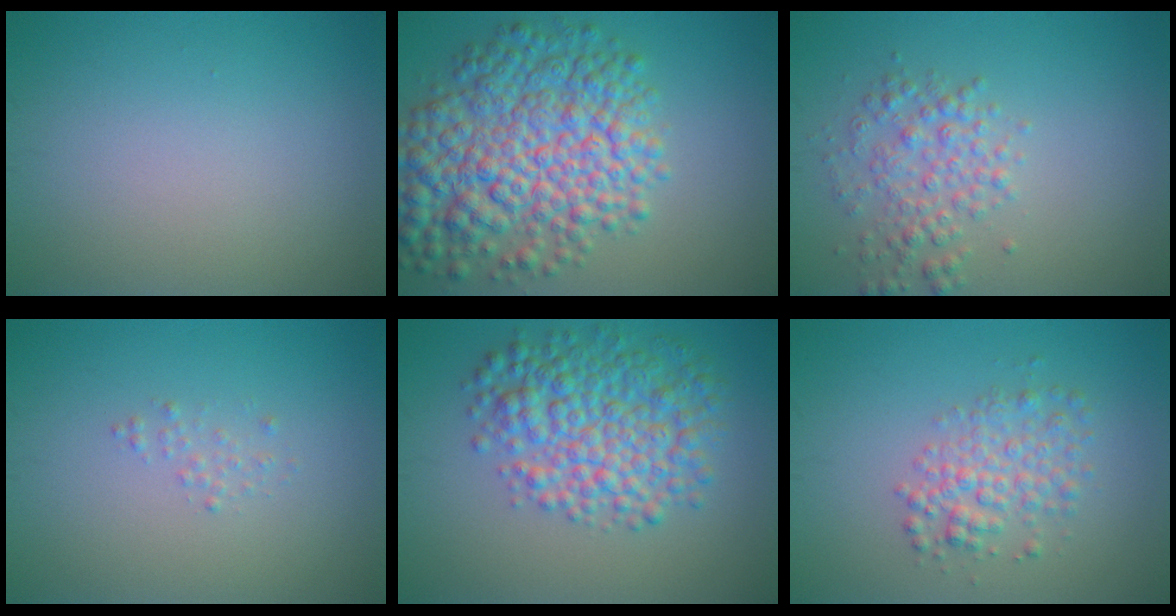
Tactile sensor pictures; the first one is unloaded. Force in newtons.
{"total": 10.0, "press": 10.0, "slide": 0.2}
{"total": 3.2, "press": 3.2, "slide": 0.1}
{"total": 0.8, "press": 0.8, "slide": 0.0}
{"total": 7.0, "press": 7.0, "slide": 0.0}
{"total": 3.2, "press": 3.2, "slide": 0.1}